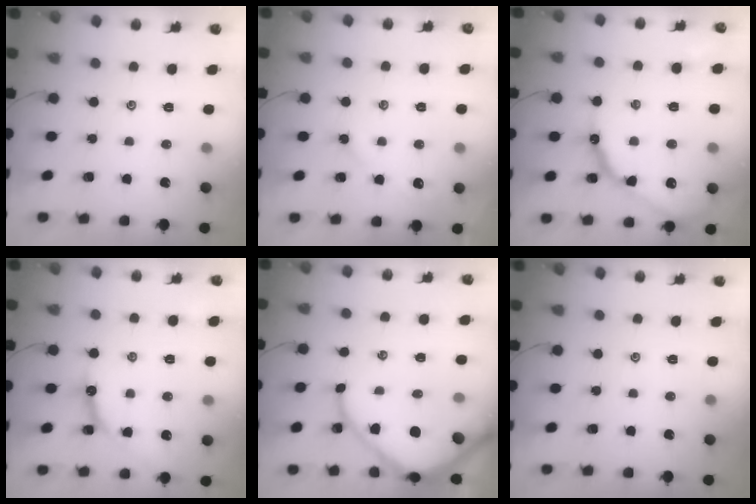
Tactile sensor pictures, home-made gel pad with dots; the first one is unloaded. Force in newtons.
{"total": 4.2, "press": 4.2, "slide": 0.7}
{"total": 14.5, "press": 14.4, "slide": 1.2}
{"total": 10.2, "press": 10.1, "slide": 0.8}
{"total": 10.3, "press": 10.2, "slide": 1.1}
{"total": 0.0}